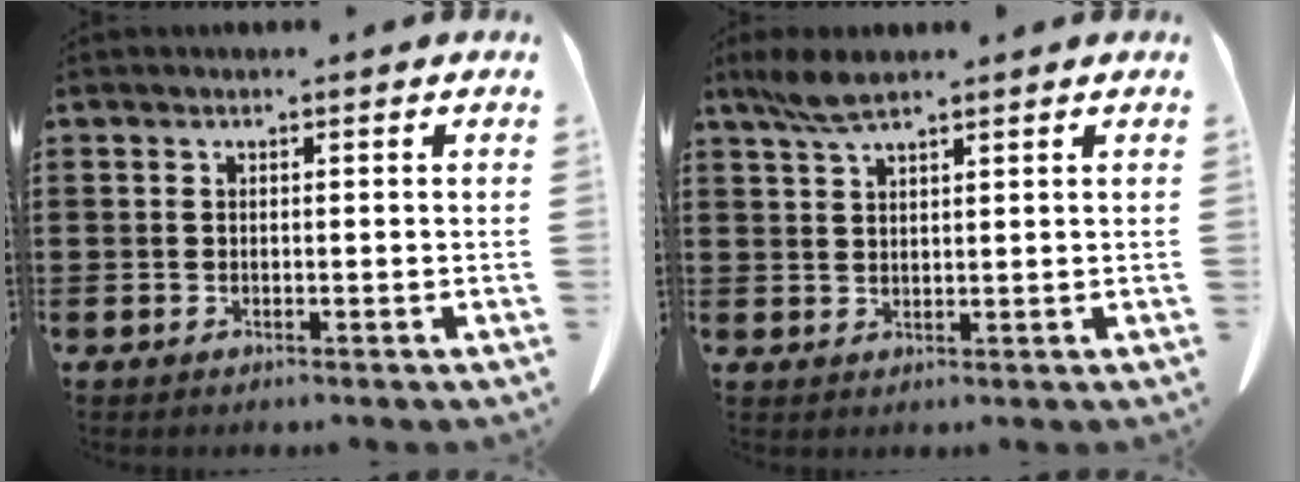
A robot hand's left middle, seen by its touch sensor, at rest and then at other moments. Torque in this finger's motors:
{"motor_torque": [0.48, -0.29, 0.25, 0.05]}